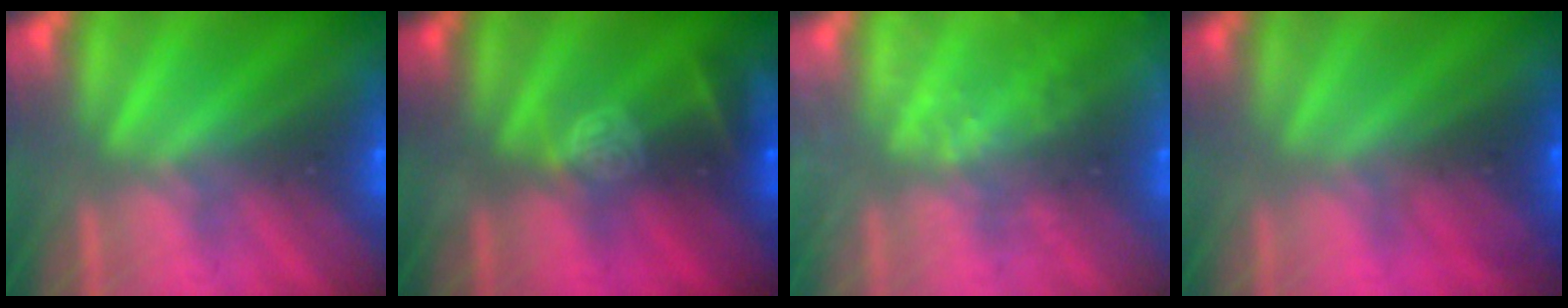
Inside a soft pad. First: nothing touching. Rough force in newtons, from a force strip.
{"total": 3.7}
{"total": 2.5}
{"total": 2.8}